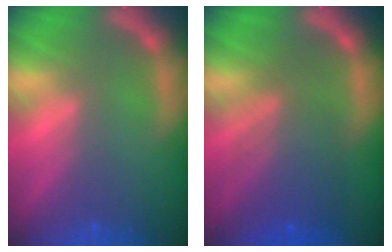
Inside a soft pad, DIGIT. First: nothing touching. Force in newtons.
{"total": 6.6}